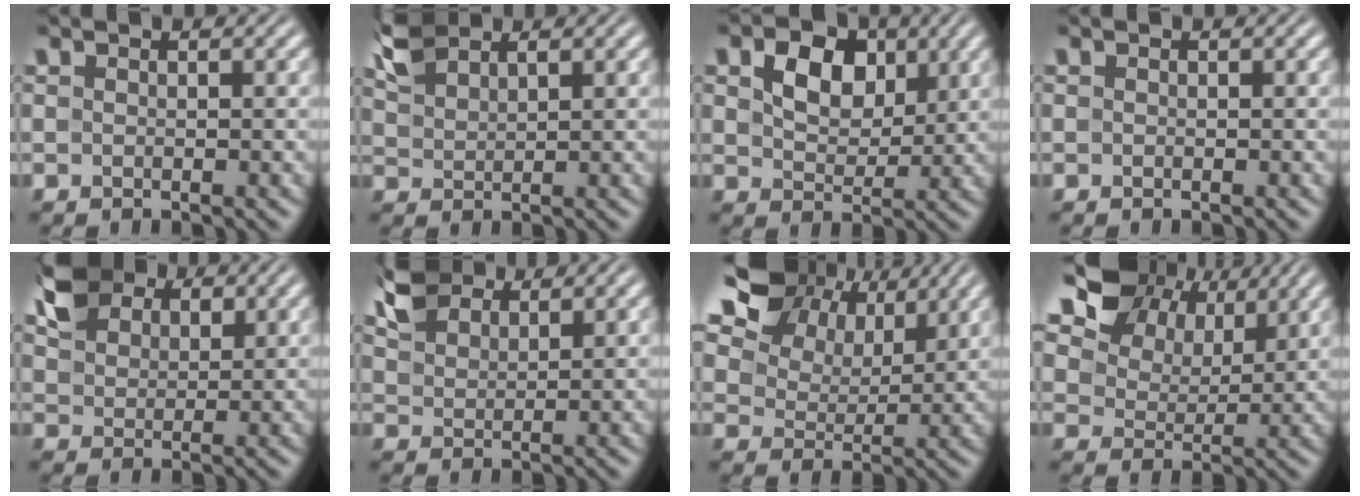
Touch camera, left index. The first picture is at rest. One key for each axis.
{"total": 3.3, "fx": 2.7, "fy": 1.2, "fz": 1.5, "tx": -0.041, "ty": 0.010, "tz": 0.059}
{"total": 5.1, "fx": 2.0, "fy": 3.5, "fz": 3.2, "tx": -0.066, "ty": 0.001, "tz": 0.028}
{"total": 0.0}
{"total": 4.5, "fx": 2.9, "fy": 2.9, "fz": 1.9, "tx": -0.050, "ty": 0.007, "tz": 0.055}
{"total": 4.3, "fx": 3.5, "fy": 2.0, "fz": 1.7, "tx": -0.046, "ty": 0.012, "tz": 0.069}
{"total": 15.0, "fx": 9.2, "fy": 9.3, "fz": 7.4, "tx": -0.180, "ty": 0.024, "tz": 0.186}
{"total": 12.7, "fx": 8.1, "fy": 7.6, "fz": 6.0, "tx": -0.145, "ty": 0.010, "tz": 0.155}